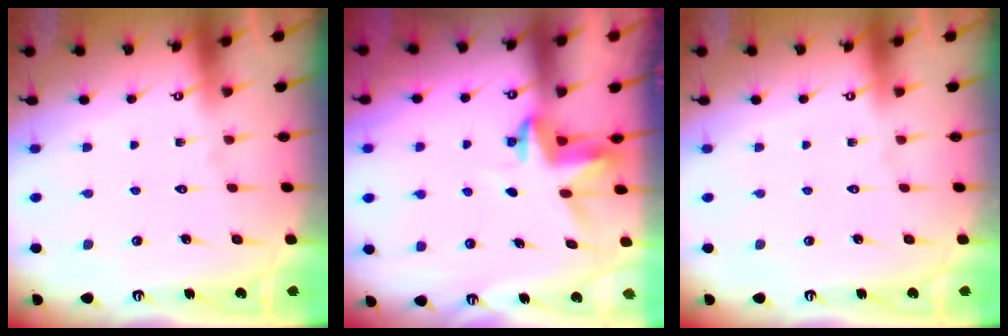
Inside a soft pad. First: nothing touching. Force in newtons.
{"total": 3.4, "press": 3.4, "slide": 0.3}
{"total": 0.0}